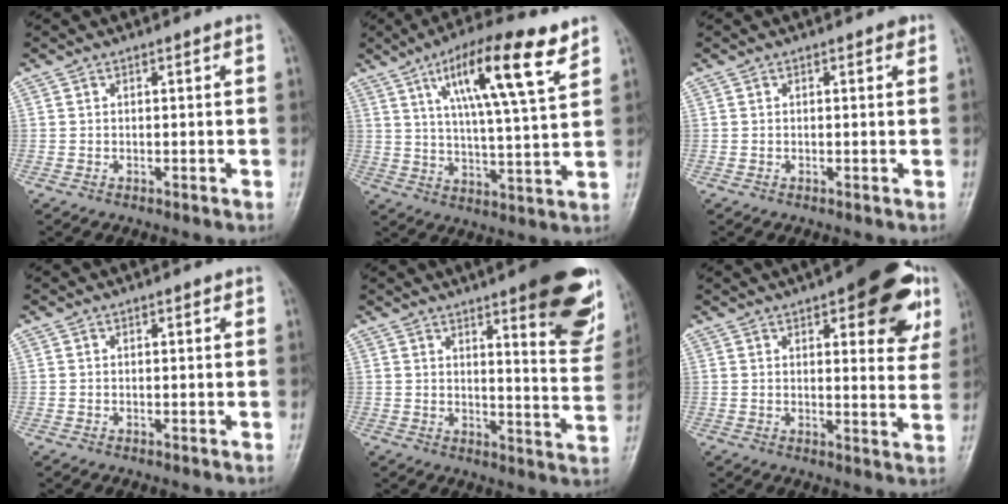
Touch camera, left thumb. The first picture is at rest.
{"total": 16.3, "force": [8.6, 3.2, 13.5], "torque": [-0.213, -0.027, 0.141]}
{"total": 0.8, "force": [0.5, 0.4, 0.5], "torque": [-0.002, -0.001, 0.002]}
{"total": 0.8, "force": [0.5, 0.4, 0.5], "torque": [-0.005, -0.001, 0.005]}
{"total": 18.6, "force": [10.2, 4.5, 14.8], "torque": [-0.150, -0.056, 0.130]}
{"total": 16.6, "force": [8.0, 6.3, 13.1], "torque": [-0.125, -0.022, 0.095]}